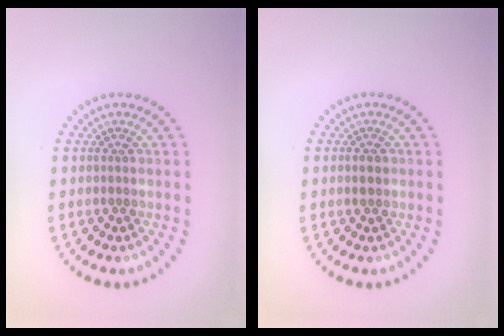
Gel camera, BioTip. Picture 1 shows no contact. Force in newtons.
{"total": 1.0, "press": 1.0, "slide": 0.1}